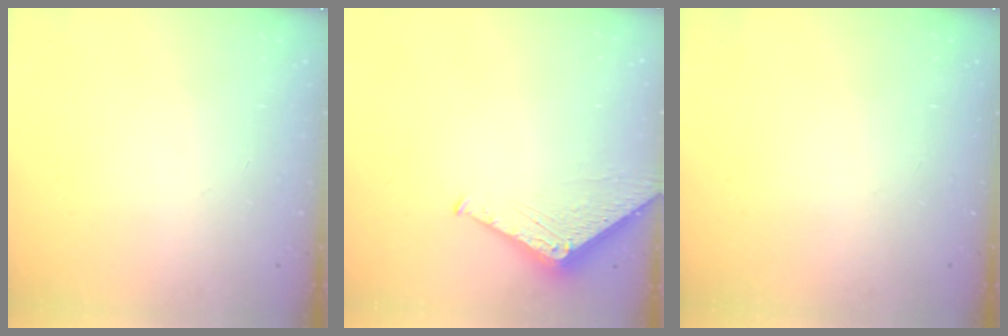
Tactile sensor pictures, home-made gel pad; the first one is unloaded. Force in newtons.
{"total": 3.8, "press": 3.7, "slide": 0.5}
{"total": 0.0}